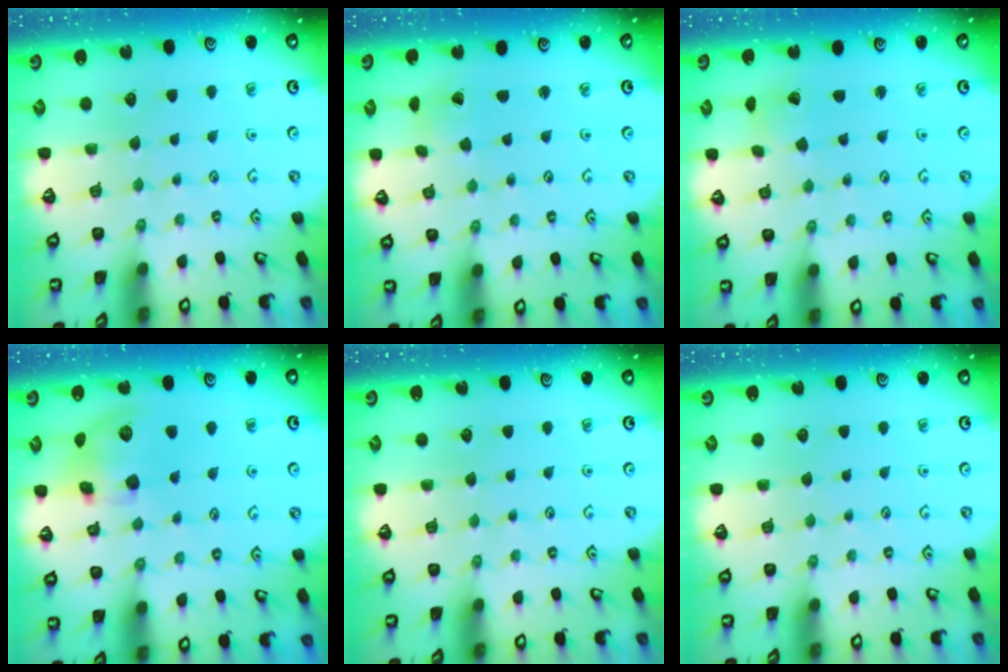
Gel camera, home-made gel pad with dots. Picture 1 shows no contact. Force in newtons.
{"total": 1.5, "press": 1.5, "slide": 0.3}
{"total": 3.5, "press": 3.5, "slide": 0.4}
{"total": 11.6, "press": 11.5, "slide": 1.8}
{"total": 0.0}
{"total": 0.0}